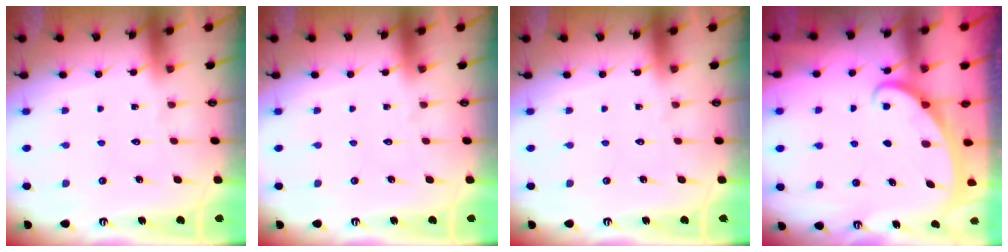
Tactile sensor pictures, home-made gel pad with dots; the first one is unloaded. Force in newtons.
{"total": 0.0}
{"total": 0.0}
{"total": 2.2, "press": 2.2, "slide": 0.3}